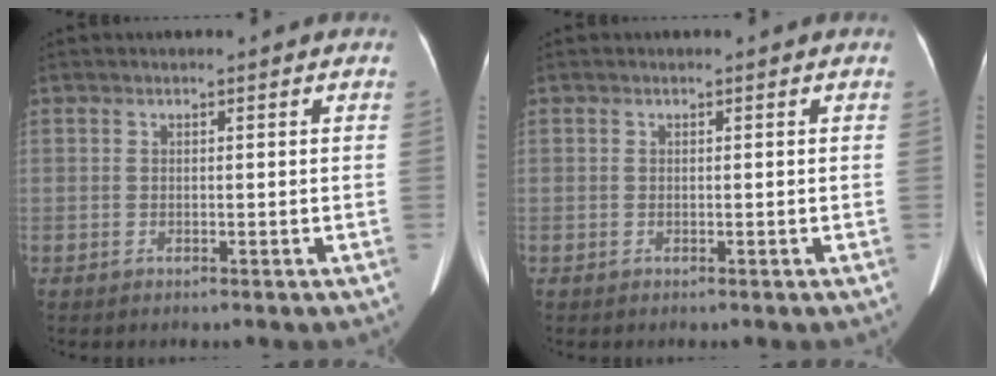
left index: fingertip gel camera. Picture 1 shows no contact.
{"total": 0.0}